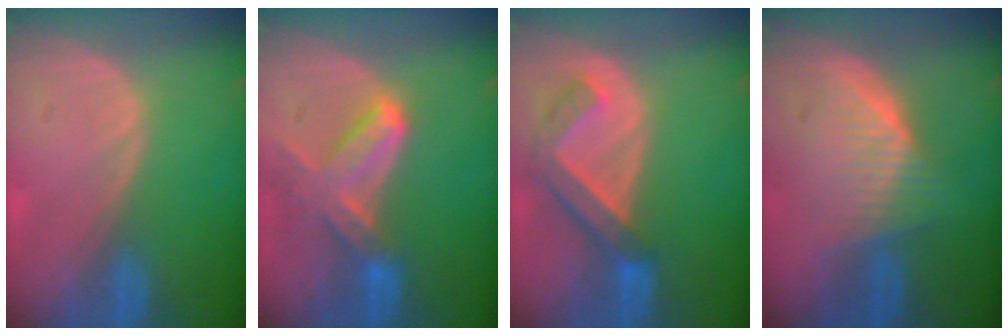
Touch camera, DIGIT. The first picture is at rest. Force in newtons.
{"total": 7.2, "press": 6.7, "slide": 2.8}
{"total": 5.8, "press": 5.8, "slide": 0.8}
{"total": 6.3, "press": 6.2, "slide": 1.5}